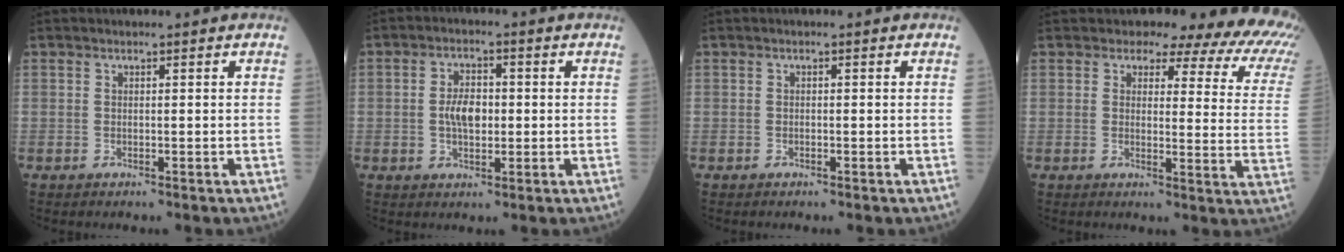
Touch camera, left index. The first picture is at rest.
{"total": 4.6, "force": [-0.2, 2.5, 3.8], "torque": [-0.078, 0.008, -0.003]}
{"total": 0.0}
{"total": 17.4, "force": [15.1, 4.9, 7.3], "torque": [-0.063, -0.064, 0.135]}